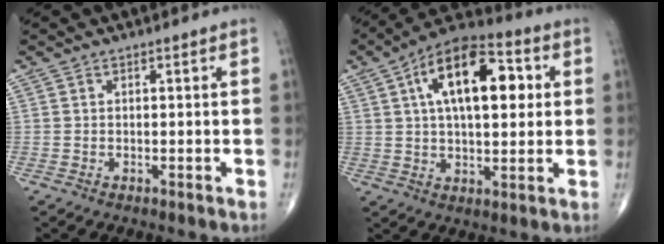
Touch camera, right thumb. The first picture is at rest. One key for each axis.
{"total": 18.0, "fx": 4.6, "fy": 8.8, "fz": 15.0, "tx": -0.219, "ty": 0.017, "tz": 0.066}